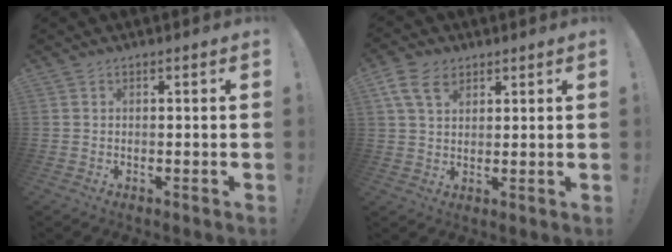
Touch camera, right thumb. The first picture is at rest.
{"total": 8.6, "force": [4.4, 5.7, 4.8], "torque": [-0.093, -0.003, 0.089]}